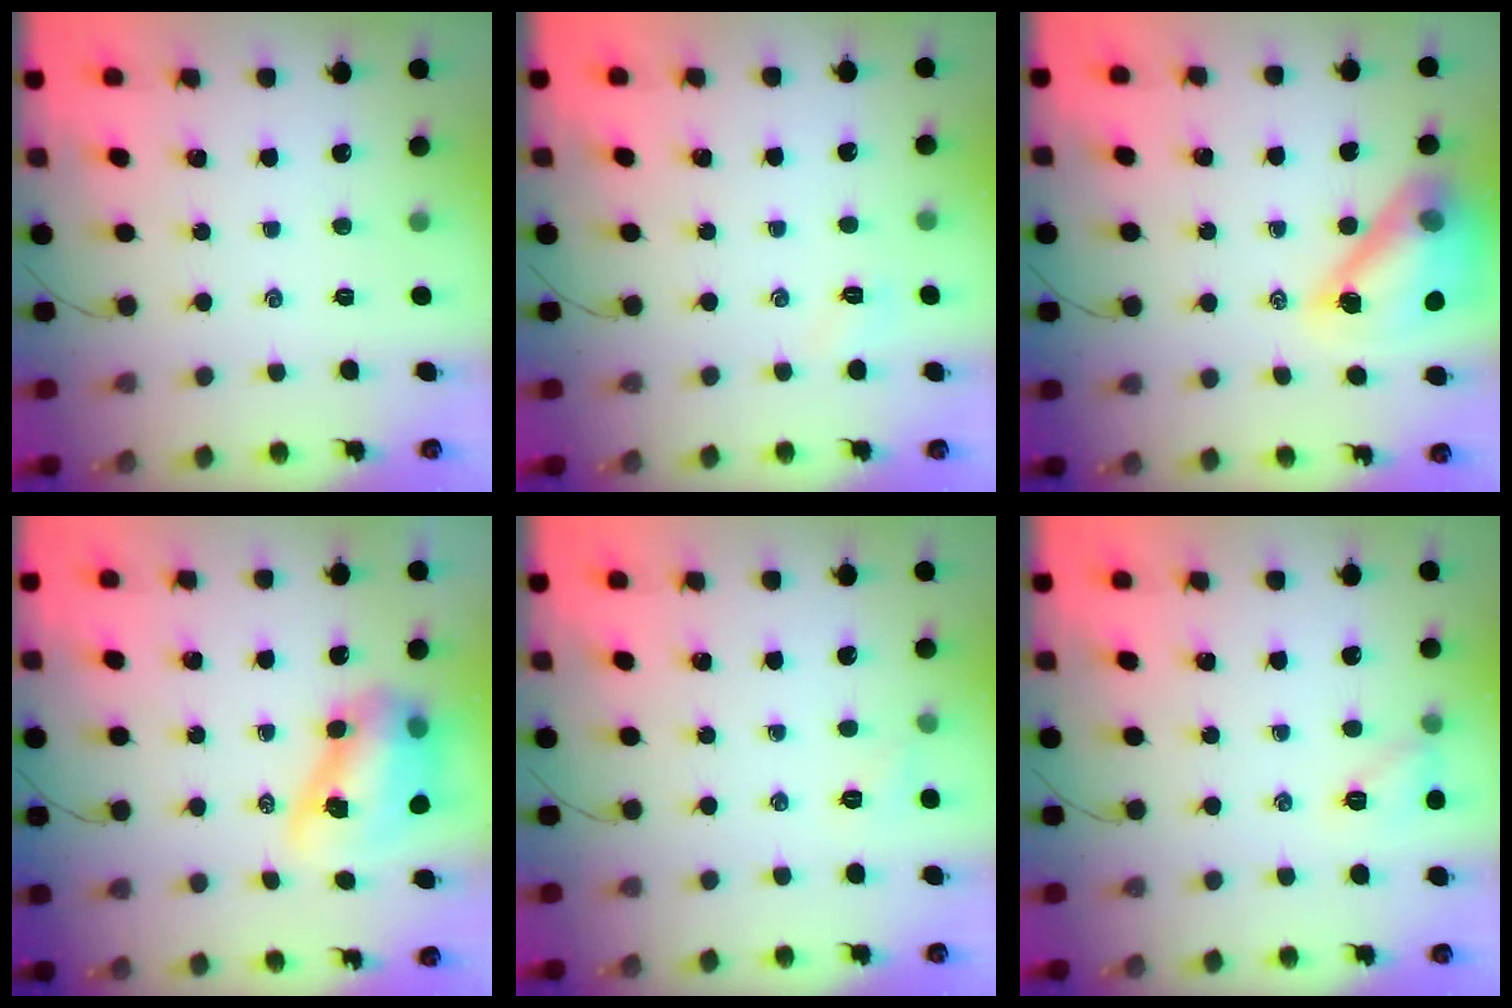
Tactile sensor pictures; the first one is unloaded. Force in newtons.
{"total": 2.7, "press": 2.6, "slide": 0.7}
{"total": 15.5, "press": 14.8, "slide": 4.6}
{"total": 10.7, "press": 10.3, "slide": 2.8}
{"total": 4.2, "press": 4.0, "slide": 1.1}
{"total": 7.3, "press": 7.3, "slide": 1.1}